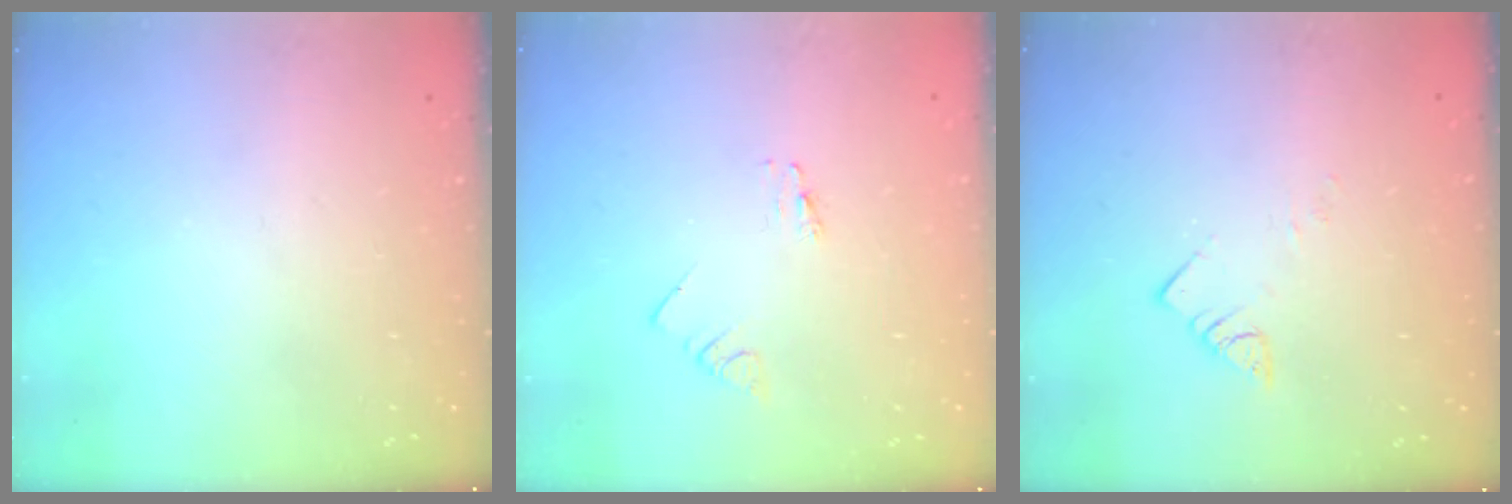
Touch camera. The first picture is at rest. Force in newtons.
{"total": 0.0}
{"total": 2.9, "press": 2.9, "slide": 0.2}